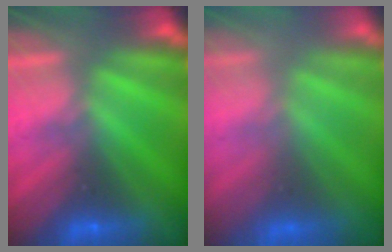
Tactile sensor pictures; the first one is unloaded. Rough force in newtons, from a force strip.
{"total": 7.9}